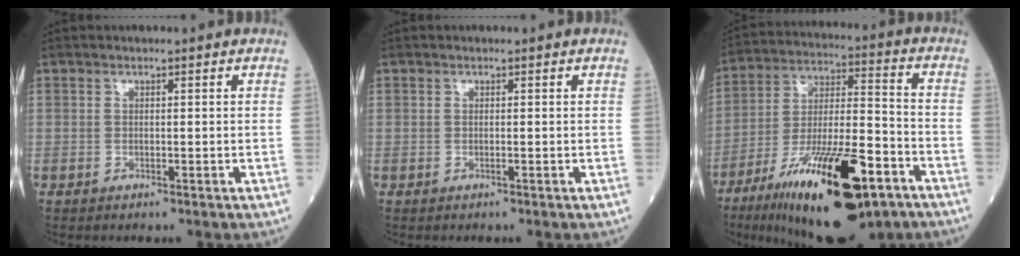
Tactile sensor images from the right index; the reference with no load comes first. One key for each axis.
{"total": 0.0}
{"total": 22.7, "fx": -12.7, "fy": 5.4, "fz": 18.0, "tx": -0.291, "ty": -0.023, "tz": -0.208}